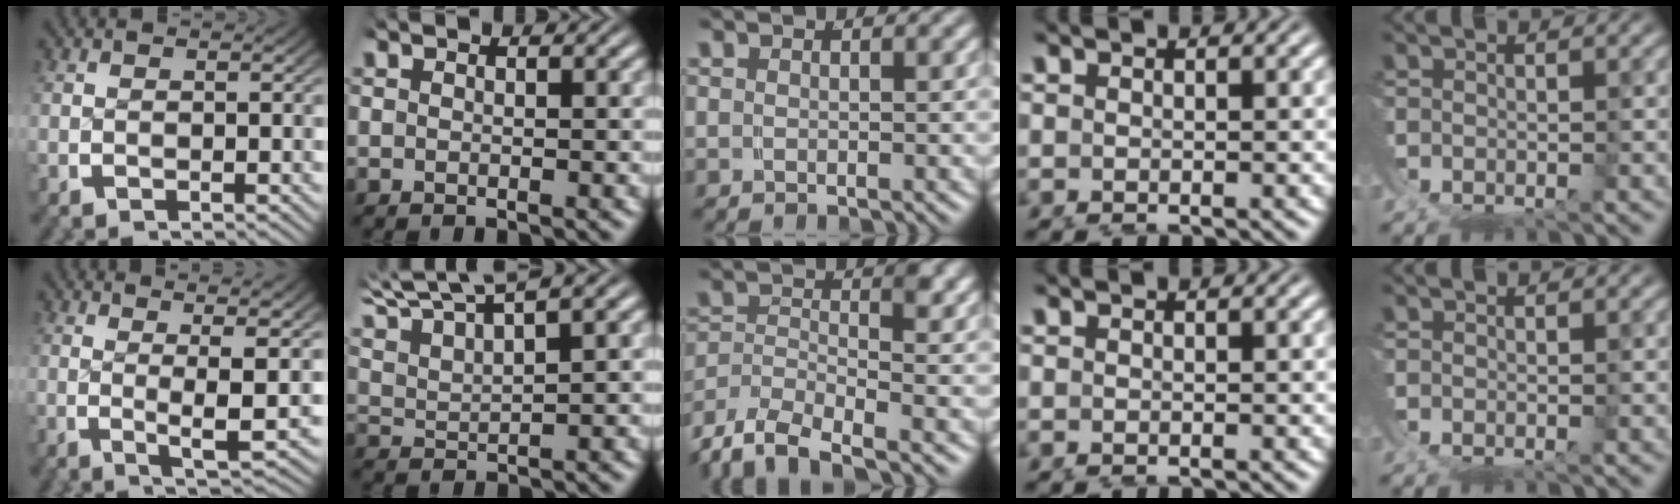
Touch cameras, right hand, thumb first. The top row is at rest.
{"thumb": {"total": 5.9, "force": [0.6, 1.0, 5.8], "torque": [-0.101, -0.003, 0.009]}, "index": {"total": 6.4, "force": [4.4, 3.3, 3.3], "torque": [-0.073, 0.012, 0.068]}, "middle": {"total": 8.8, "force": [-4.8, 5.7, 4.6], "torque": [-0.092, -0.027, -0.084]}}